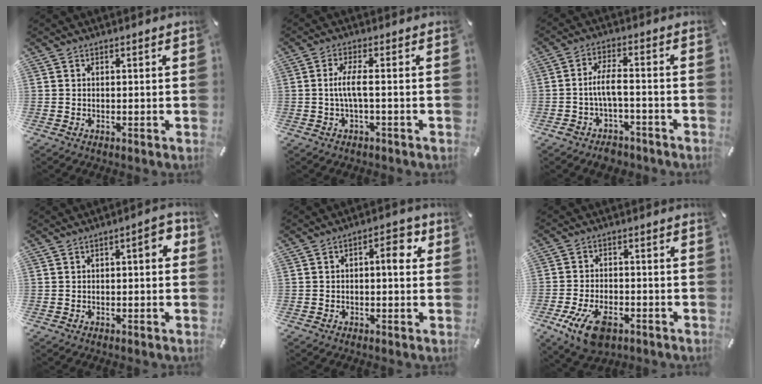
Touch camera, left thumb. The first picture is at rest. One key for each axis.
{"total": 5.4, "fx": -0.4, "fy": 1.0, "fz": 5.3, "tx": -0.111, "ty": -0.005, "tz": -0.014}
{"total": 6.9, "fx": -2.7, "fy": 3.2, "fz": 5.5, "tx": -0.114, "ty": 0.010, "tz": -0.052}
{"total": 4.7, "fx": -0.1, "fy": 2.0, "fz": 4.3, "tx": -0.063, "ty": 0.010, "tz": -0.007}
{"total": 5.7, "fx": 0.9, "fy": 2.6, "fz": 5.1, "tx": -0.068, "ty": 0.003, "tz": 0.006}
{"total": 10.1, "fx": -5.0, "fy": 5.7, "fz": 6.7, "tx": -0.143, "ty": 0.013, "tz": -0.089}